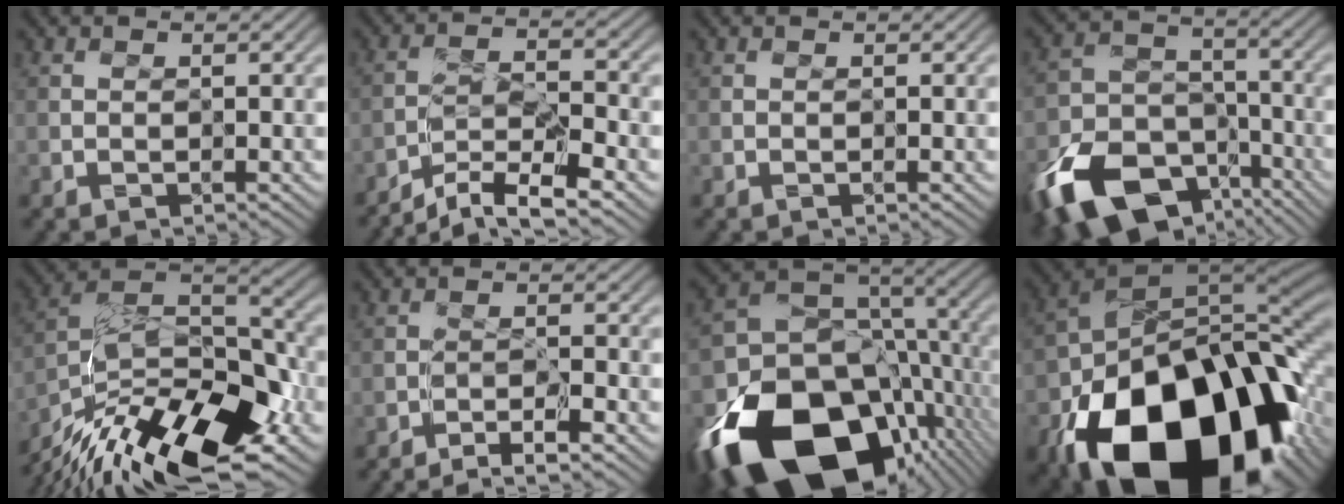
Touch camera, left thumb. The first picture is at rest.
{"total": 7.4, "force": [-5.6, 1.5, 4.6], "torque": [-0.081, 0.008, -0.111]}
{"total": 0.0}
{"total": 15.7, "force": [-9.1, 9.6, 8.5], "torque": [-0.199, -0.035, -0.164]}
{"total": 17.1, "force": [-10.4, 6.9, 11.8], "torque": [-0.238, -0.005, -0.177]}
{"total": 3.9, "force": [-2.9, 0.1, 2.6], "torque": [-0.046, 0.009, -0.052]}
{"total": 21.2, "force": [-9.0, 13.7, 13.4], "torque": [-0.310, -0.052, -0.130]}
{"total": 21.3, "force": [-10.1, 12.7, 13.9], "torque": [-0.278, -0.059, -0.132]}